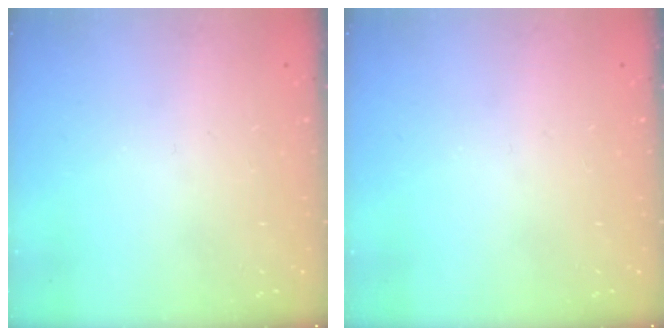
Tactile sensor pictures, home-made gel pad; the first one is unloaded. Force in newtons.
{"total": 0.0}